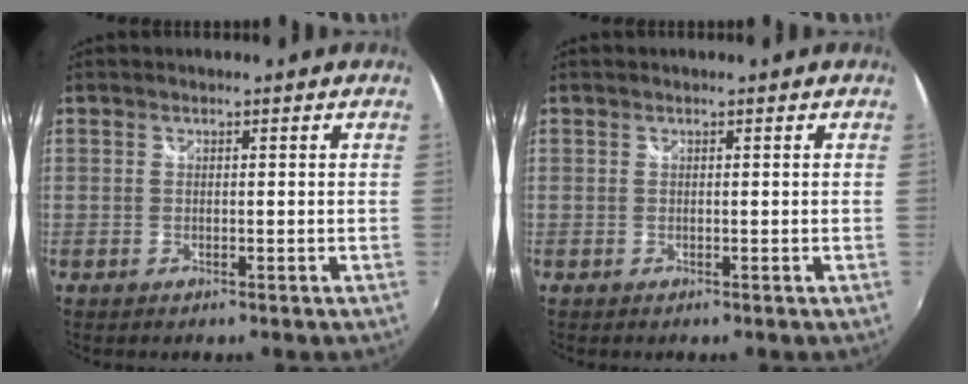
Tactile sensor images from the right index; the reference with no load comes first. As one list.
[{"total": 0.0}]